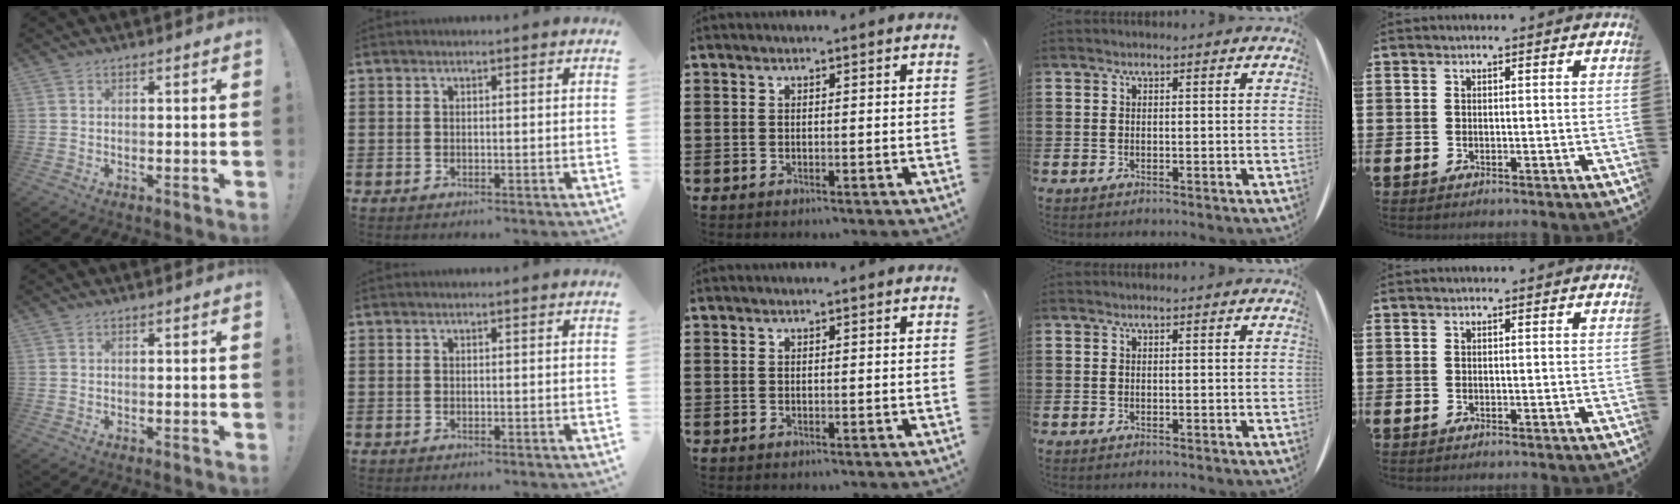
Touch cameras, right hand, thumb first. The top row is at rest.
{}